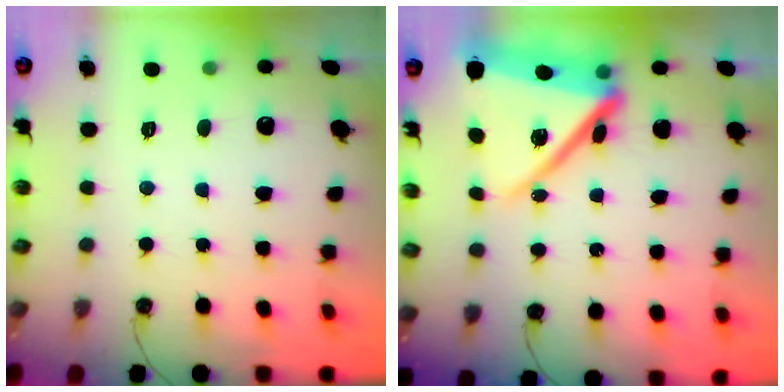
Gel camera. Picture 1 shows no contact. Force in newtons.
{"total": 18.6, "press": 18.5, "slide": 1.8}